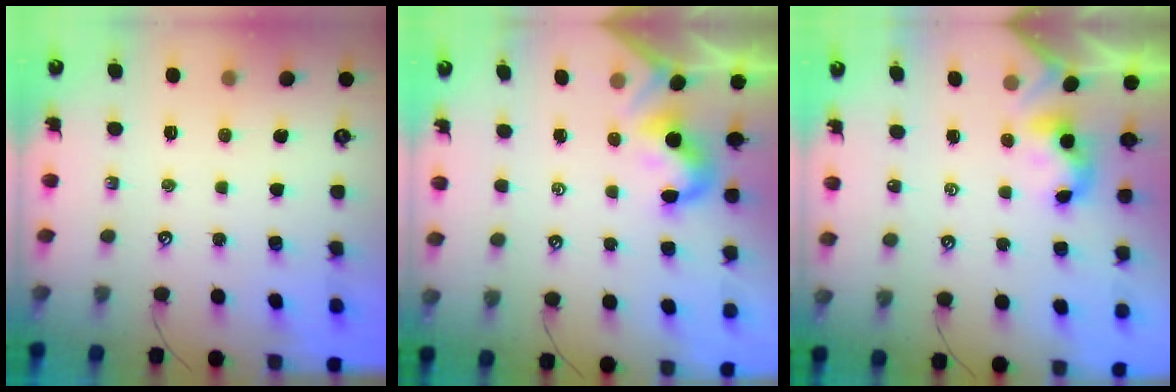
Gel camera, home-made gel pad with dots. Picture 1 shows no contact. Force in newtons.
{"total": 2.9, "press": 2.9, "slide": 0.5}
{"total": 2.2, "press": 2.2, "slide": 0.2}